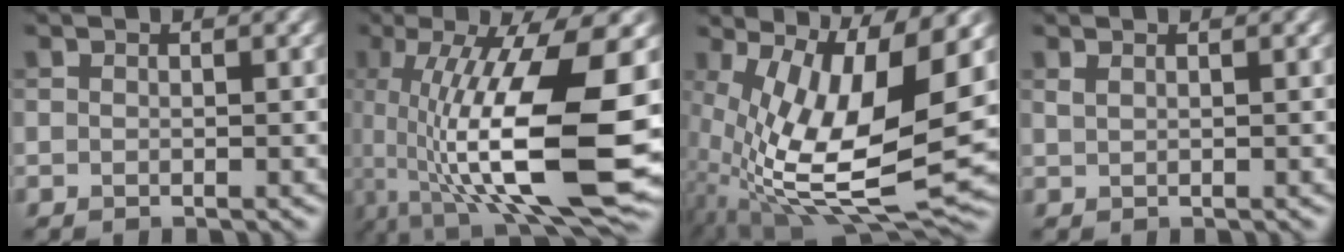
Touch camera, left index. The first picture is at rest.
{"total": 14.7, "force": [-1.9, 4.0, 14.0], "torque": [-0.245, -0.005, -0.021]}
{"total": 14.6, "force": [0.4, 4.9, 13.8], "torque": [-0.263, -0.017, 0.022]}
{"total": 0.8, "force": [0.5, 0.3, 0.5], "torque": [-0.009, 0.002, 0.011]}